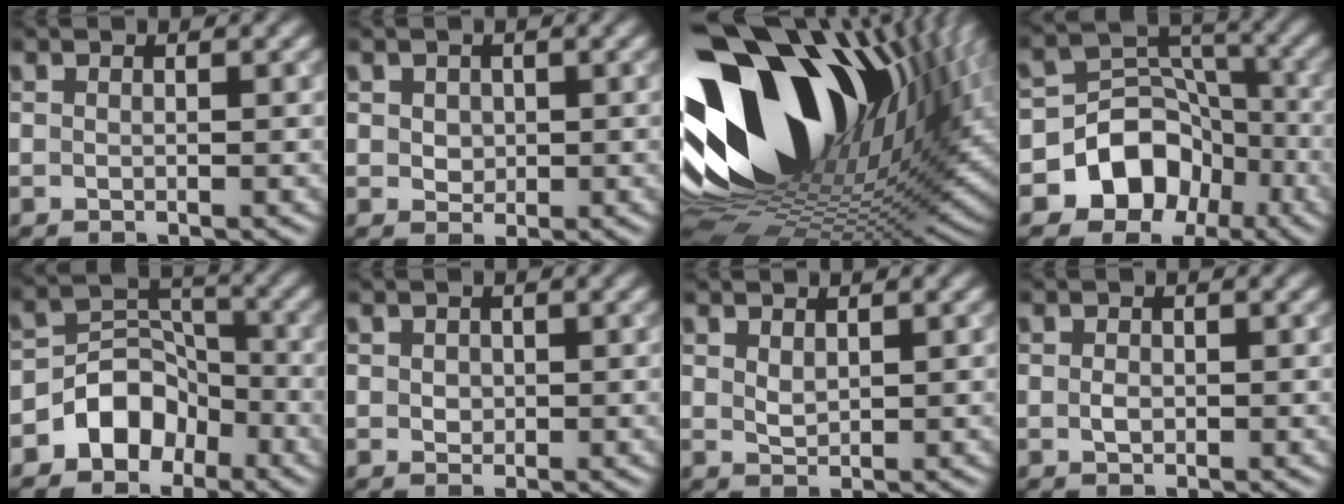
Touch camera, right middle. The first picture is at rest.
{"total": 1.5, "force": [0.4, 1.3, 0.7], "torque": [-0.011, 0.003, 0.007]}
{"total": 20.6, "force": [6.1, 12.0, 15.7], "torque": [-0.270, -0.005, 0.120]}
{"total": 7.9, "force": [-4.0, 6.3, 2.7], "torque": [-0.028, 0.016, -0.078]}
{"total": 5.1, "force": [-3.0, 3.8, 1.8], "torque": [-0.013, 0.009, -0.056]}
{"total": 1.0, "force": [0.1, 0.9, 0.4], "torque": [-0.007, -0.002, 0.003]}
{"total": 1.2, "force": [0.7, 0.6, 0.7], "torque": [-0.016, -0.001, 0.020]}
{"total": 0.9, "force": [0.0, 0.7, 0.6], "torque": [-0.012, -0.003, -0.001]}